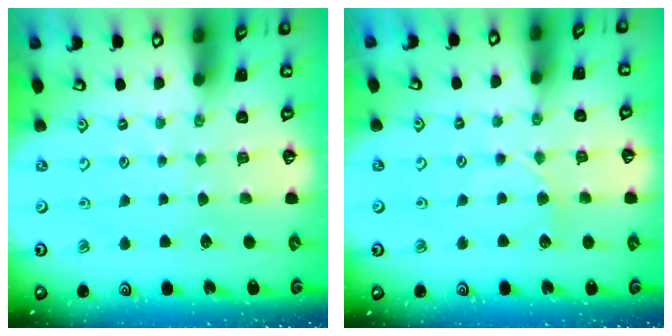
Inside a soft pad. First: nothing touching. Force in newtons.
{"total": 3.6, "press": 3.6, "slide": 0.4}